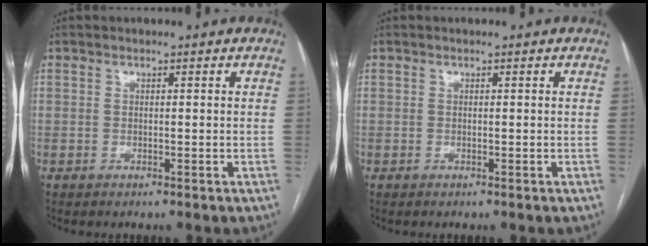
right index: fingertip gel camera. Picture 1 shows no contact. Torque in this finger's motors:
{"motor_torque": [0.00, 0.00, 0.00, 0.00]}